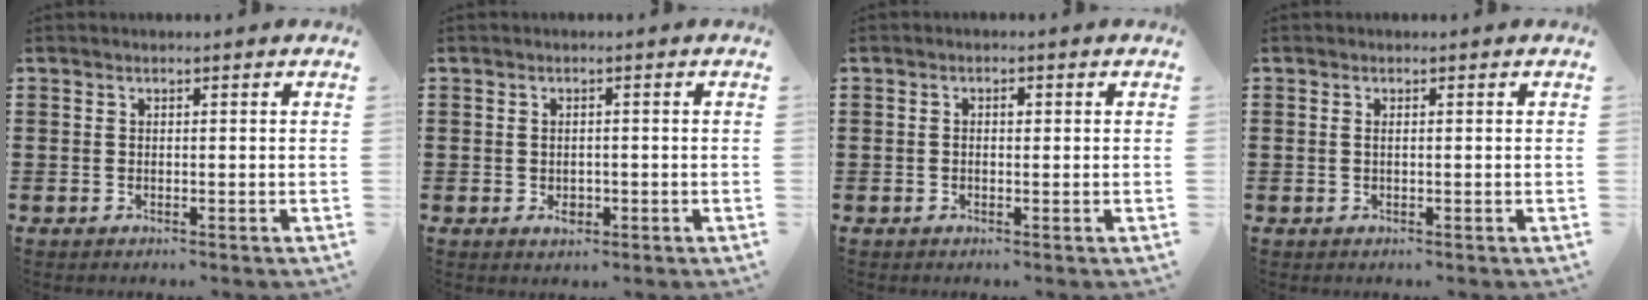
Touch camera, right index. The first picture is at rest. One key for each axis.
{"total": 1.8, "fx": -0.5, "fy": 1.1, "fz": 1.3, "tx": -0.026, "ty": 0.002, "tz": -0.009}
{"total": 0.9, "fx": 0.0, "fy": 0.5, "fz": 0.8, "tx": -0.015, "ty": 0.002, "tz": 0.000}
{"total": 0.5, "fx": 0.0, "fy": 0.2, "fz": 0.5, "tx": -0.011, "ty": -0.002, "tz": 0.001}